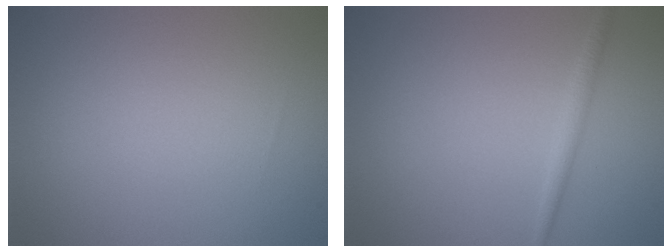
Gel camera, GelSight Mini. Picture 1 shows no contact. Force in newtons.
{"total": 1.3, "press": 1.3, "slide": 0.0}